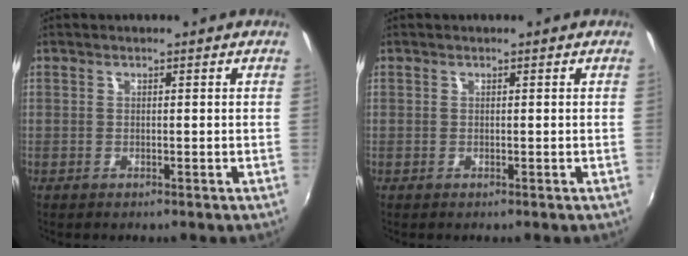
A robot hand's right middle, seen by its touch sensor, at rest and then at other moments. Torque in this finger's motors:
{"motor_torque": [-0.03, -0.03, -0.01, 0.00]}